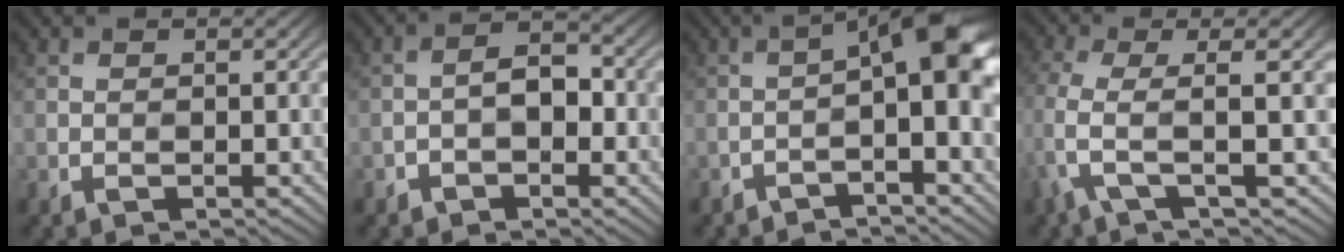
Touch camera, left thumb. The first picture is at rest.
{"total": 2.7, "force": [-1.0, 1.3, 2.1], "torque": [-0.039, 0.008, -0.017]}
{"total": 8.0, "force": [-2.0, 1.2, 7.6], "torque": [-0.097, 0.017, -0.027]}
{"total": 5.4, "force": [1.7, 0.8, 5.0], "torque": [-0.102, 0.009, 0.017]}